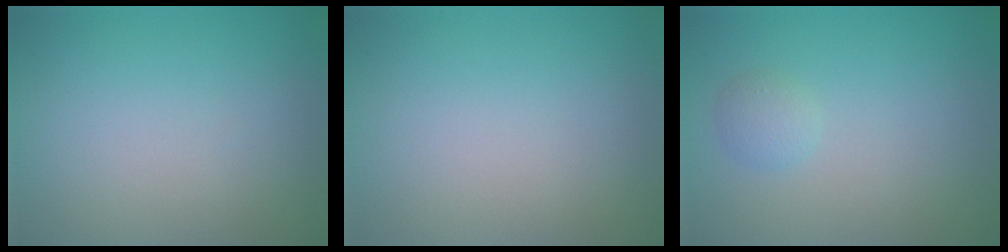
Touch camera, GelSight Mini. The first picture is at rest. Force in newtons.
{"total": 0.0}
{"total": 1.3, "press": 1.3, "slide": 0.1}